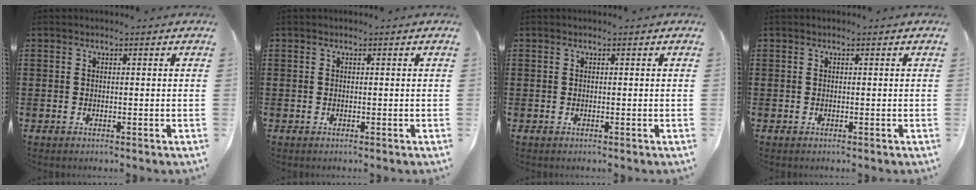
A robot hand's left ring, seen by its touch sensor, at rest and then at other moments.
{"total": 0.0}
{"total": 0.0}
{"total": 0.0}